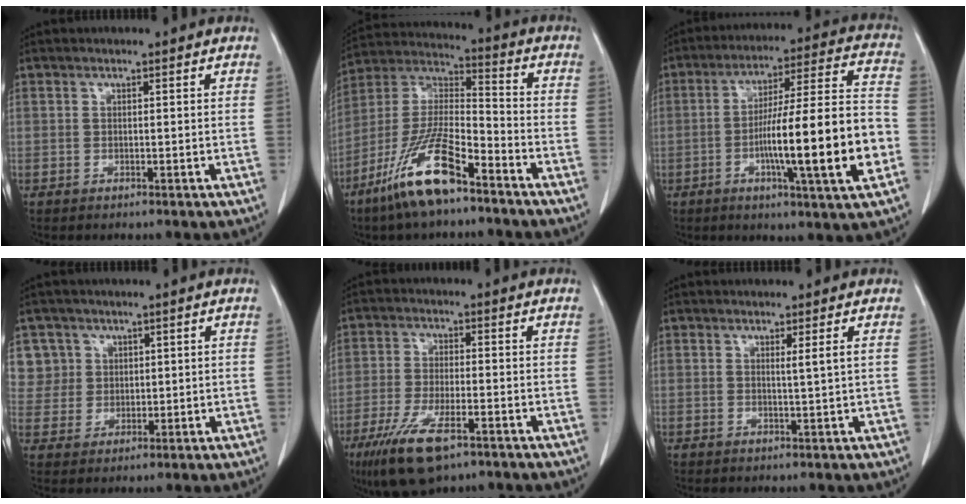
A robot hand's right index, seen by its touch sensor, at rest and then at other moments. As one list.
[{"total": 15.2, "force": [-9.6, 3.1, 11.3], "torque": [-0.237, -0.013, -0.181]}, {"total": 18.9, "force": [-4.8, 0.4, 18.2], "torque": [-0.279, 0.009, -0.072]}, {"total": 6.1, "force": [2.7, 5.4, -0.3], "torque": [0.018, 0.011, 0.060]}, {"total": 10.2, "force": [-6.1, 2.6, 7.8], "torque": [-0.151, -0.022, -0.103]}, {"total": 2.0, "force": [1.0, -0.6, 1.6], "torque": [-0.030, -0.013, 0.020]}]